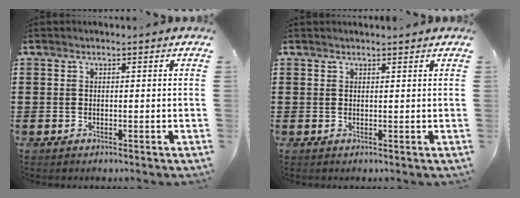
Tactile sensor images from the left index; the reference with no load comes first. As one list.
[{"total": 0.6, "force": [0.5, 0.0, 0.1], "torque": [-0.004, 0.000, 0.011]}]